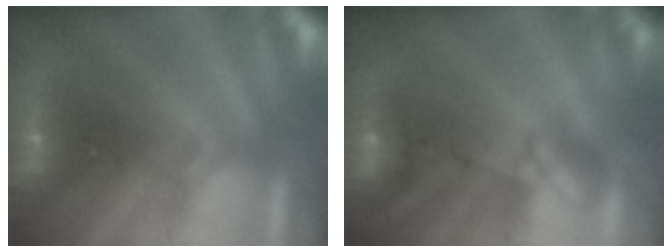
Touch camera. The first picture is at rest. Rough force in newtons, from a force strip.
{"total": 1.6}